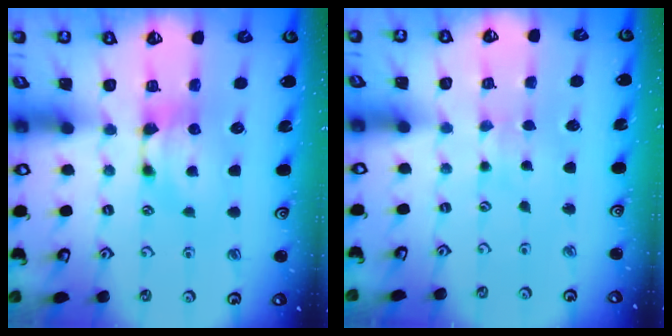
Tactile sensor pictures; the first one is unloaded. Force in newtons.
{"total": 2.9, "press": 2.9, "slide": 0.0}